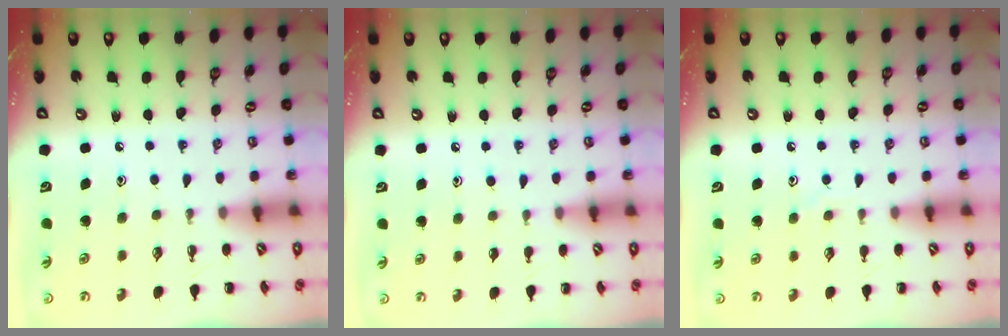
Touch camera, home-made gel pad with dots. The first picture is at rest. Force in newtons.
{"total": 2.9, "press": 2.6, "slide": 1.2}
{"total": 5.2, "press": 5.2, "slide": 0.9}